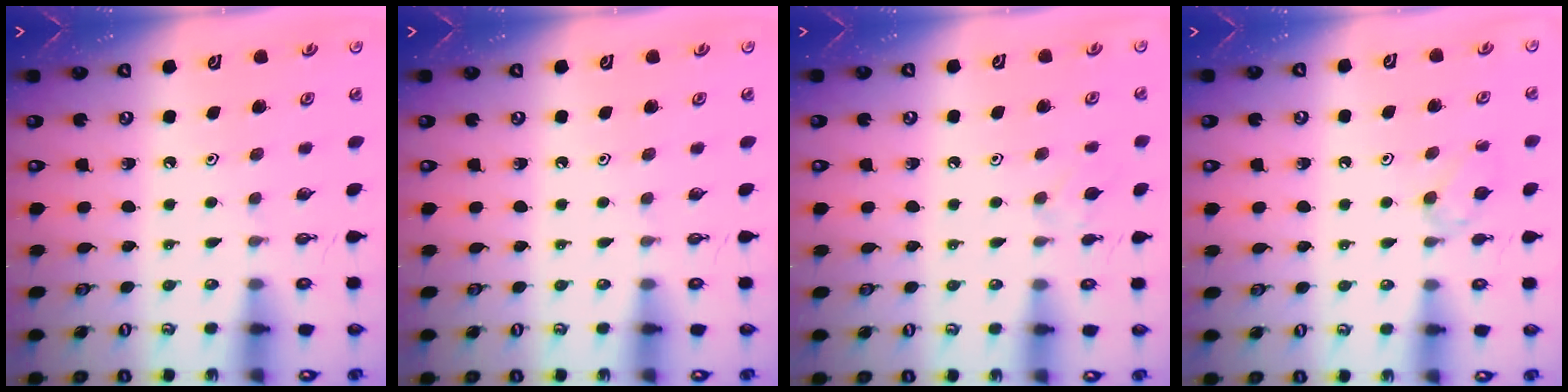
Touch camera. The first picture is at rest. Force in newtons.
{"total": 0.0}
{"total": 3.8, "press": 3.7, "slide": 0.7}
{"total": 5.7, "press": 5.7, "slide": 0.9}